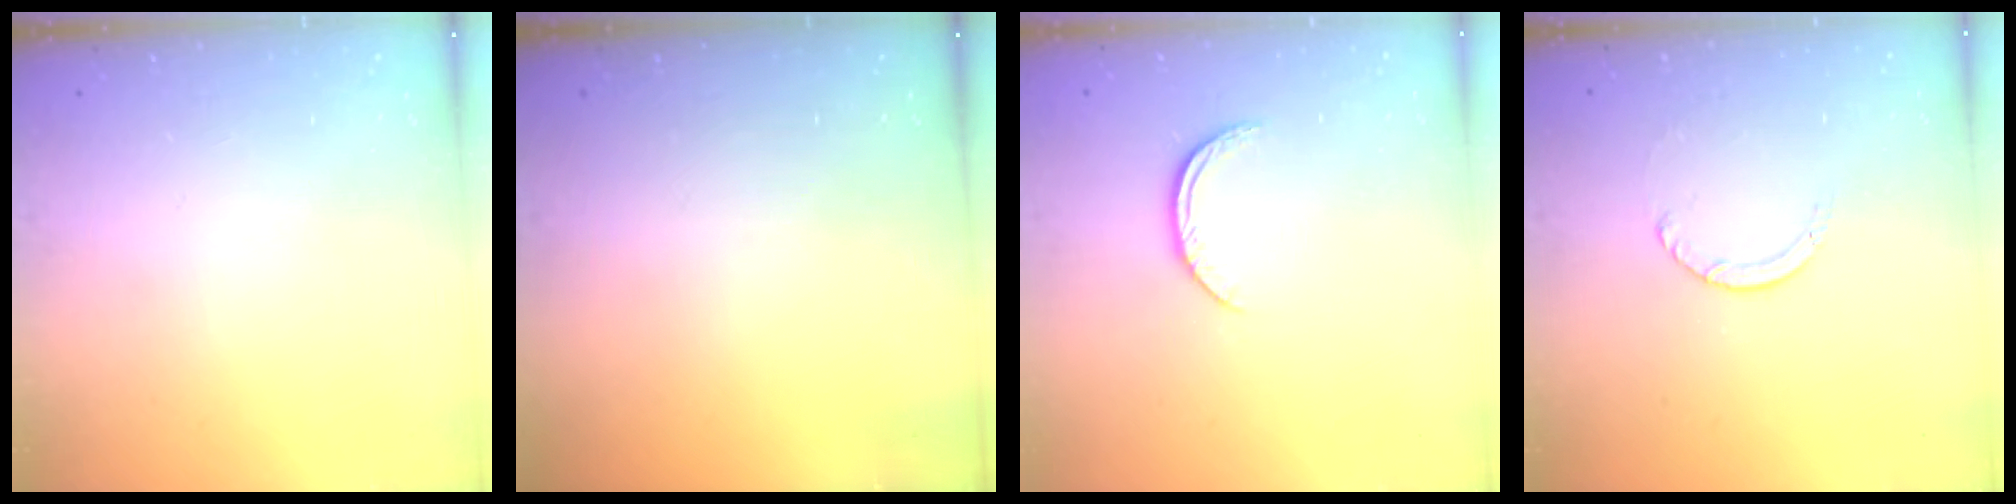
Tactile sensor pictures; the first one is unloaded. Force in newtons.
{"total": 0.0}
{"total": 6.2, "press": 6.1, "slide": 0.7}
{"total": 1.1, "press": 1.1, "slide": 0.1}